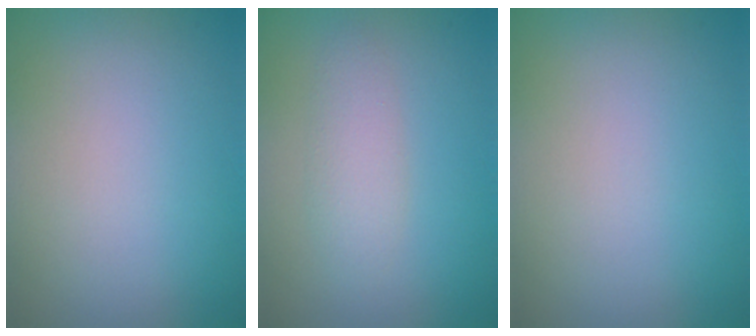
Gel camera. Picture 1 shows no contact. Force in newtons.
{"total": 2.3, "press": 2.3, "slide": 0.1}
{"total": 0.0}